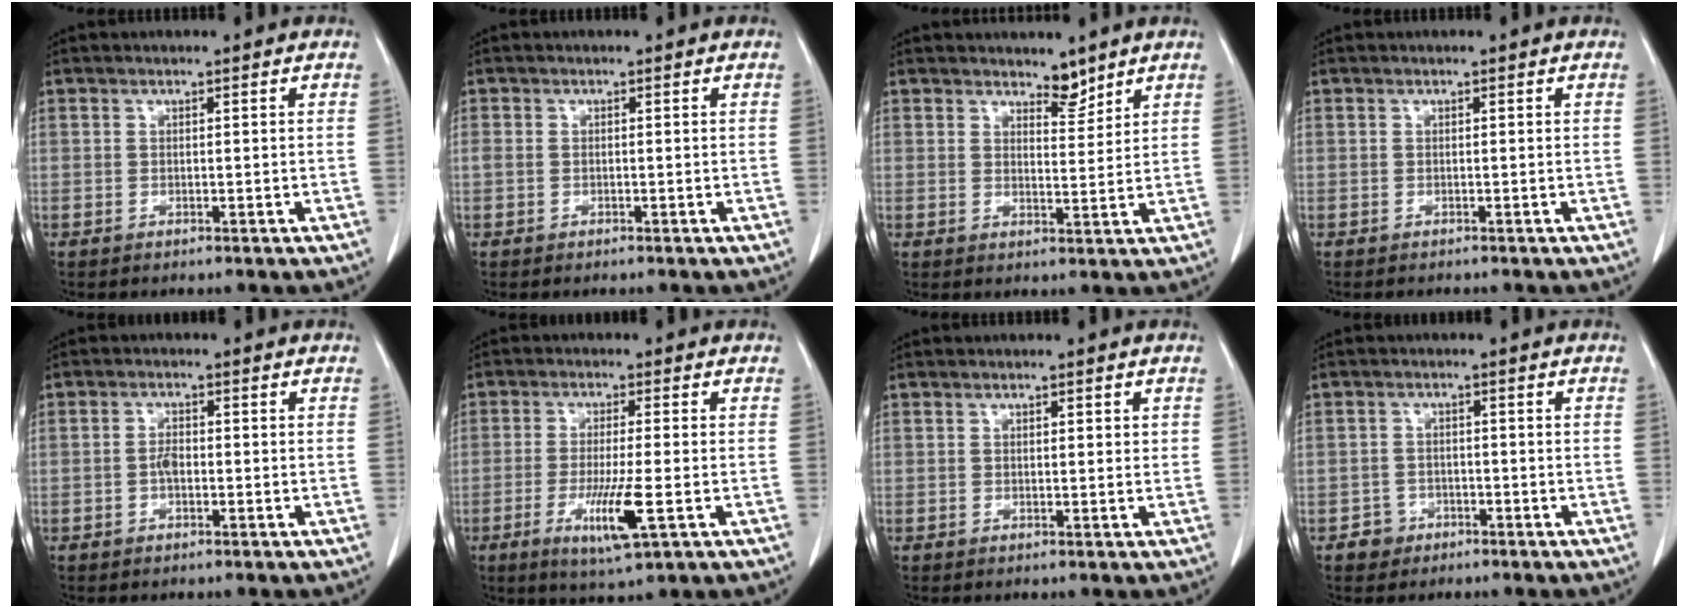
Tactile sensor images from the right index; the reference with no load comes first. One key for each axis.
{"total": 1.4, "fx": -0.1, "fy": 1.1, "fz": 0.9, "tx": -0.031, "ty": 0.012, "tz": 0.003}
{"total": 3.1, "fx": 2.8, "fy": 1.0, "fz": 0.8, "tx": -0.010, "ty": -0.007, "tz": 0.045}
{"total": 0.6, "fx": -0.5, "fy": 0.3, "fz": 0.0, "tx": -0.001, "ty": 0.002, "tz": -0.009}
{"total": 1.9, "fx": -0.4, "fy": 0.9, "fz": 1.6, "tx": -0.027, "ty": 0.006, "tz": -0.006}
{"total": 7.8, "fx": -2.5, "fy": 0.3, "fz": 7.4, "tx": -0.136, "ty": -0.020, "tz": -0.040}
{"total": 1.3, "fx": 0.6, "fy": 0.6, "fz": 1.0, "tx": -0.014, "ty": 0.000, "tz": 0.006}
{"total": 2.9, "fx": -1.5, "fy": 2.5, "fz": -0.2, "tx": 0.011, "ty": 0.015, "tz": -0.025}